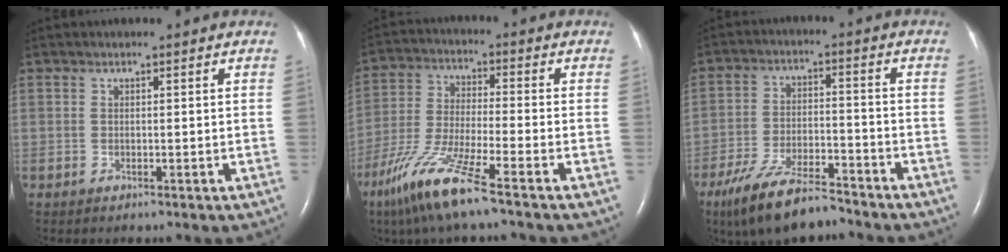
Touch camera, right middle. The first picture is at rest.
{"total": 11.4, "force": [-7.5, 0.2, 8.6], "torque": [-0.187, -0.033, -0.151]}
{"total": 11.9, "force": [-9.4, 2.7, 6.7], "torque": [-0.126, -0.019, -0.169]}